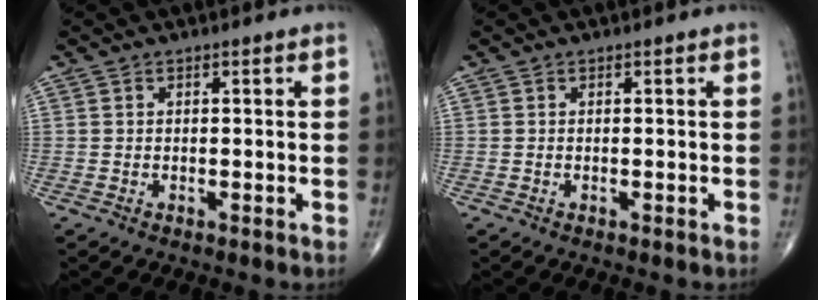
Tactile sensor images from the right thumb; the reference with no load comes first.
{"total": 0.0}